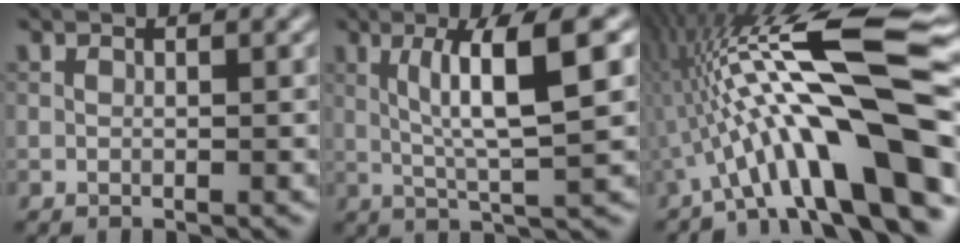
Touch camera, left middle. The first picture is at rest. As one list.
[{"total": 6.8, "force": [1.7, 0.7, 6.6], "torque": [-0.117, 0.009, 0.032]}, {"total": 14.8, "force": [-2.8, 3.1, 14.2], "torque": [-0.225, 0.036, -0.042]}]